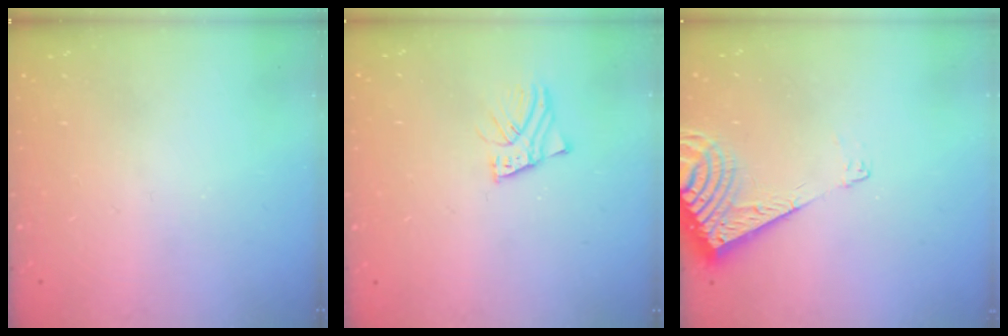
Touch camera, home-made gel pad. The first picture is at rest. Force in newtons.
{"total": 3.0, "press": 3.0, "slide": 0.2}
{"total": 9.1, "press": 9.1, "slide": 1.2}